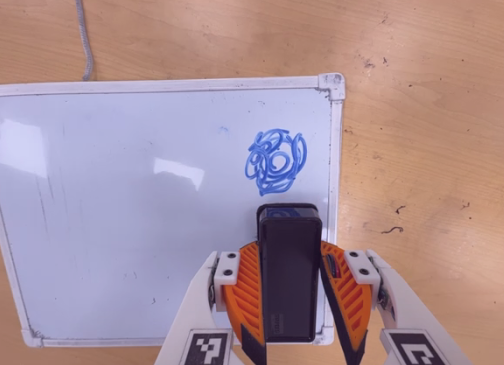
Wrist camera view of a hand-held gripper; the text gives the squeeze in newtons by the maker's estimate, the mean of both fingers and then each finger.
{"total": 4.5, "left": 3.5, "right": 5.4}